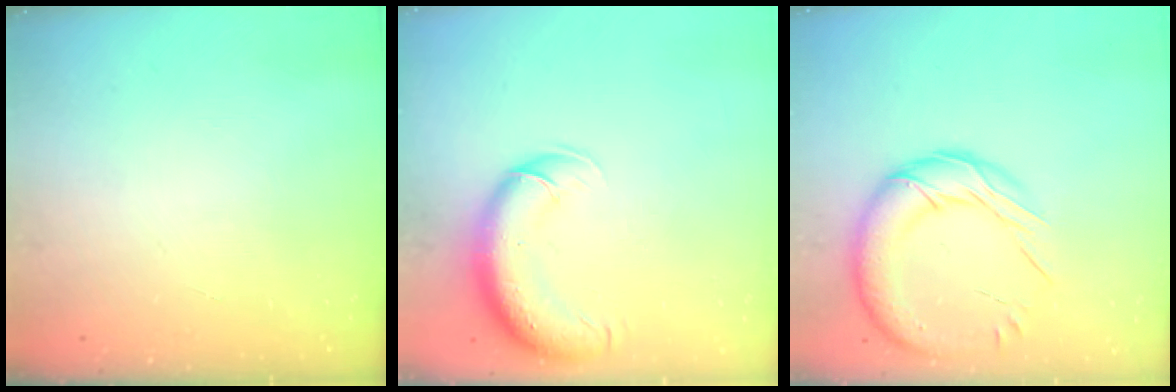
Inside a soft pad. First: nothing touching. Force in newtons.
{"total": 11.0, "press": 10.6, "slide": 2.8}
{"total": 16.6, "press": 16.4, "slide": 2.3}